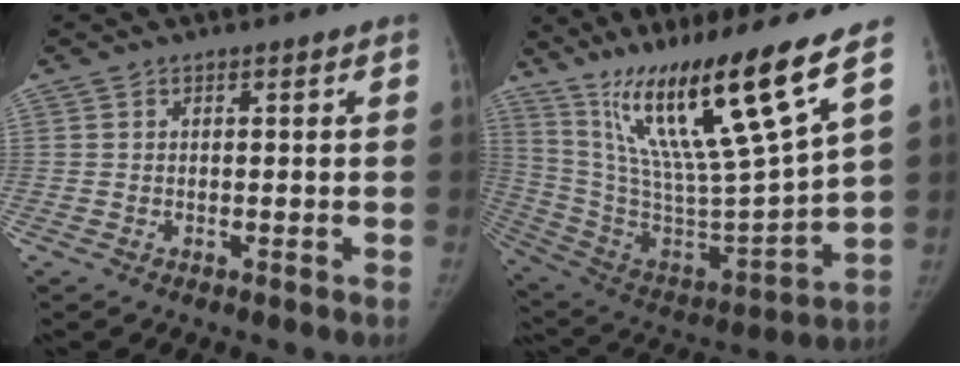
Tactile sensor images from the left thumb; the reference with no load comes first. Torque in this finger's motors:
{"motor_torque": [1.45, -0.25, 1.25, -1.52, 0.60]}